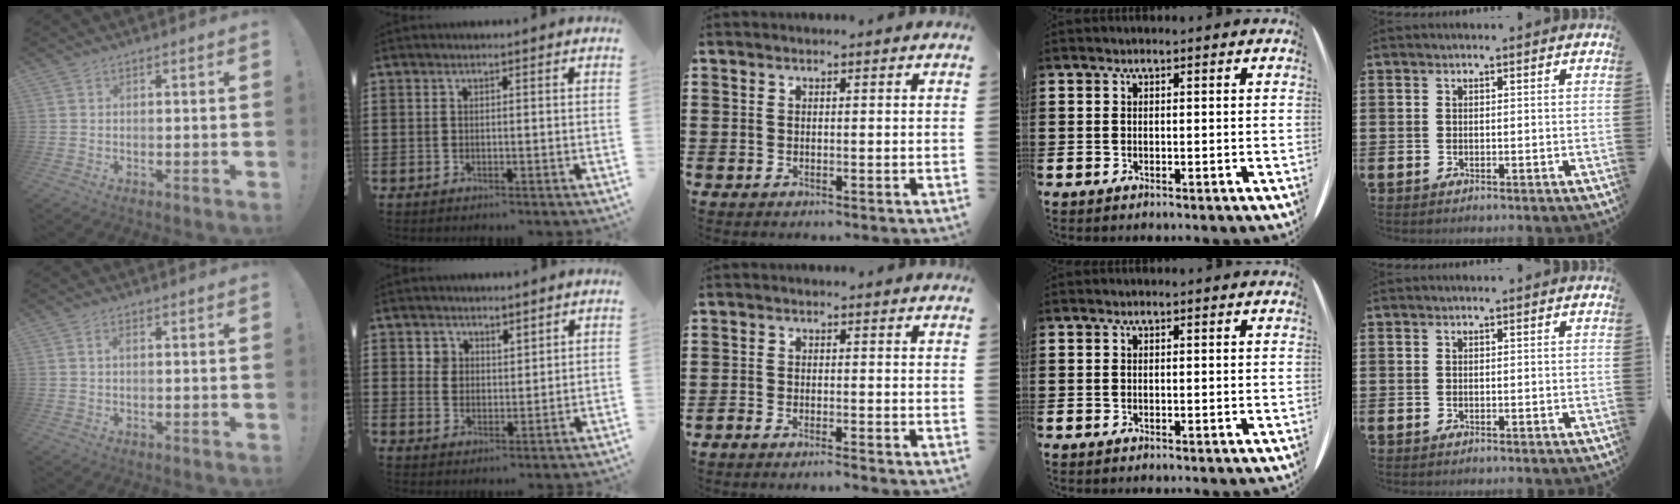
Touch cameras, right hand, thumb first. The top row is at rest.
{"thumb": {"total": 1.4, "force": [0.4, 0.6, 1.2], "torque": [-0.022, 0.003, 0.005]}, "index": {"total": 3.3, "force": [2.5, 2.2, -0.1], "torque": [-0.010, 0.011, 0.049]}, "middle": {"total": 1.5, "force": [-1.4, -0.1, 0.3], "torque": [-0.006, 0.001, -0.027]}}